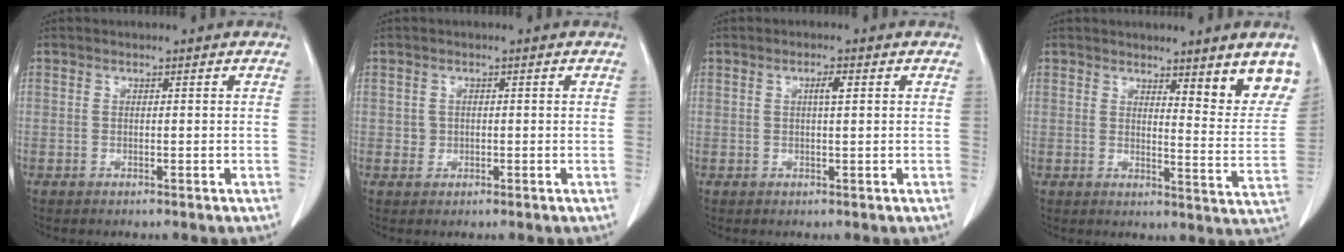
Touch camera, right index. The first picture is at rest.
{"total": 1.2, "force": [-0.1, 1.2, 0.3], "torque": [-0.003, 0.003, 0.000]}
{"total": 1.8, "force": [0.5, 0.2, 1.7], "torque": [-0.031, 0.003, 0.008]}
{"total": 8.7, "force": [6.1, 0.8, 6.2], "torque": [-0.061, -0.031, 0.067]}